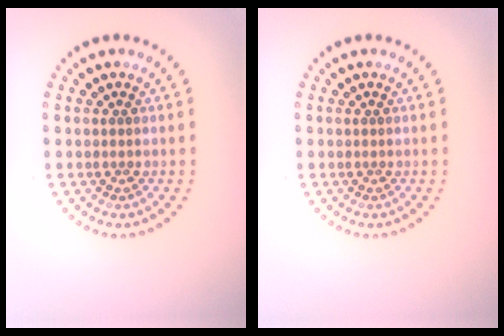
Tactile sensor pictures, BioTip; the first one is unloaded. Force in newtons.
{"total": 0.0}